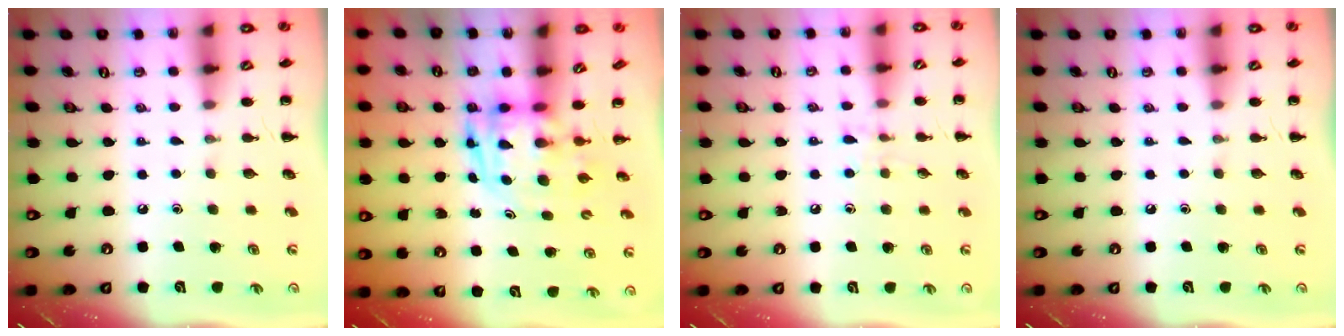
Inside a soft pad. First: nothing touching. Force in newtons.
{"total": 3.3, "press": 3.2, "slide": 0.7}
{"total": 6.6, "press": 6.4, "slide": 1.8}
{"total": 0.0}